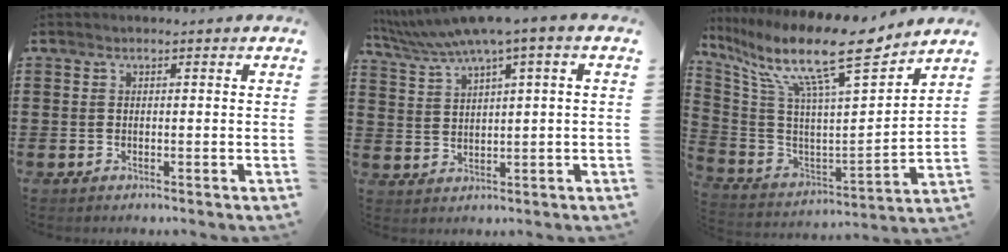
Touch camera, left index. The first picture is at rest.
{"total": 5.0, "force": [3.3, -0.1, 3.8], "torque": [-0.082, -0.015, 0.054]}
{"total": 14.4, "force": [10.3, 1.9, 10.0], "torque": [-0.206, -0.068, 0.163]}